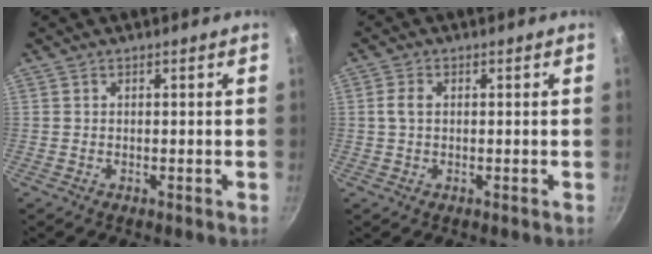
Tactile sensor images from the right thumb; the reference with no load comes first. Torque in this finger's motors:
{"motor_torque": [0.66, 0.50, 0.42, -0.23, 0.04]}